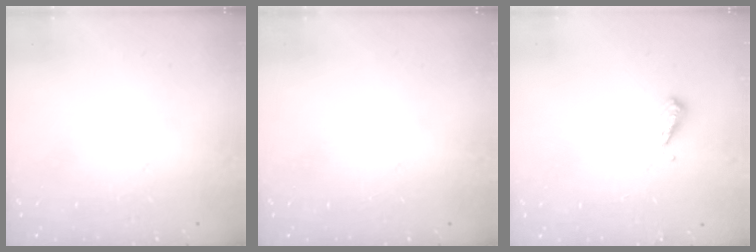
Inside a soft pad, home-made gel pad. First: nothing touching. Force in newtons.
{"total": 0.0}
{"total": 4.5, "press": 4.4, "slide": 0.8}